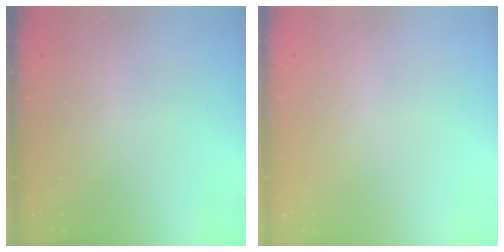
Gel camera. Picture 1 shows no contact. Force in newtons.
{"total": 0.0}